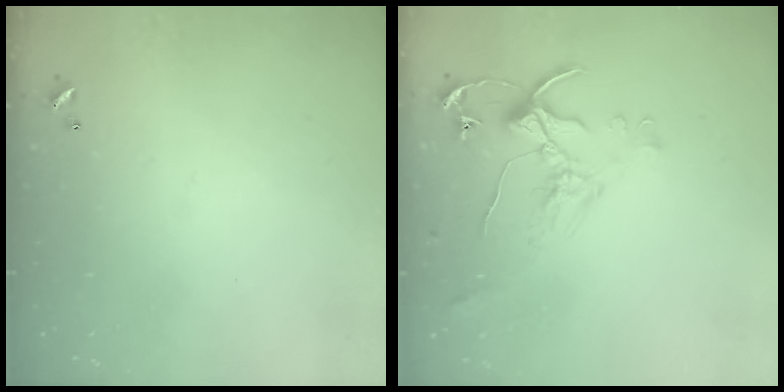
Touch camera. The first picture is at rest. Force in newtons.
{"total": 0.8, "press": 0.7, "slide": 0.3}